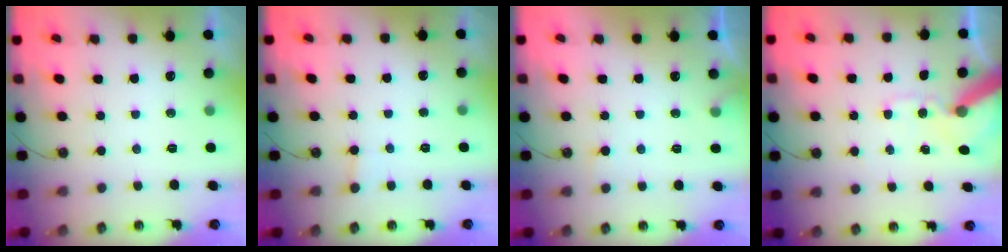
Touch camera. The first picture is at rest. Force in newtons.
{"total": 1.7, "press": 1.7, "slide": 0.1}
{"total": 6.0, "press": 6.0, "slide": 0.3}
{"total": 11.4, "press": 11.3, "slide": 1.8}